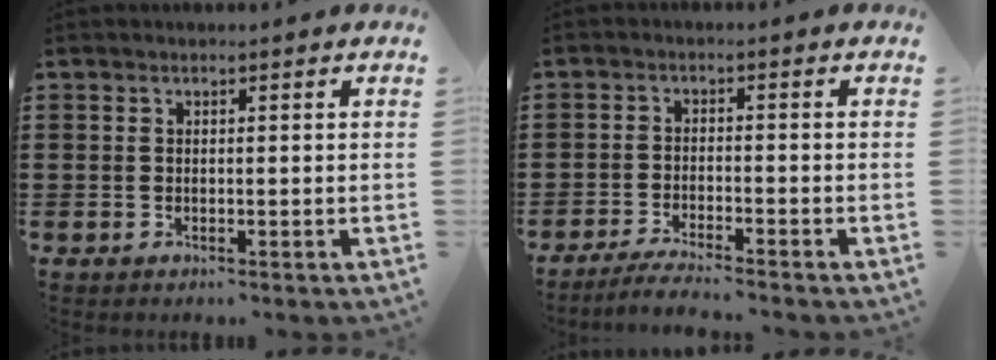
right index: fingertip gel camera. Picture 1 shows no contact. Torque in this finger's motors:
{"motor_torque": [0.06, 0.19, 0.09, 0.03]}